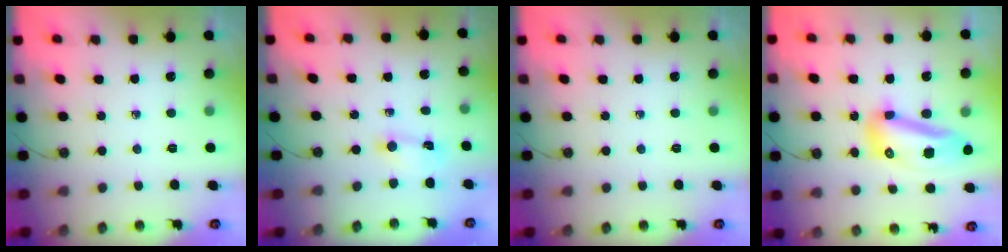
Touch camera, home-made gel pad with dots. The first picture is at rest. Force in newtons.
{"total": 1.5, "press": 1.5, "slide": 0.2}
{"total": 0.0}
{"total": 13.8, "press": 13.7, "slide": 1.6}